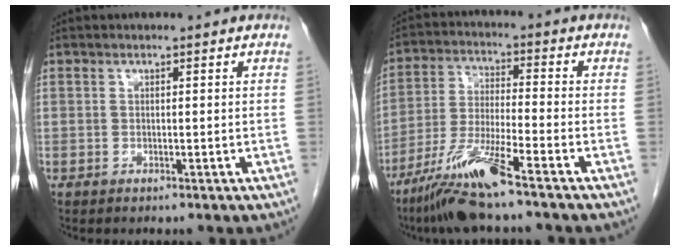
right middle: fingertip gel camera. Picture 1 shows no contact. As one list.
[{"total": 10.9, "force": [-7.5, -0.3, 8.0], "torque": [-0.164, -0.034, -0.144]}]